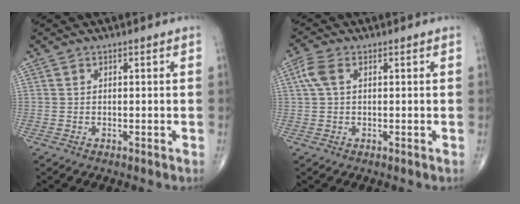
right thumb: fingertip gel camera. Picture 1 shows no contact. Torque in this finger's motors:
{"motor_torque": [-0.15, 0.22, 0.06, -0.05, 0.03]}